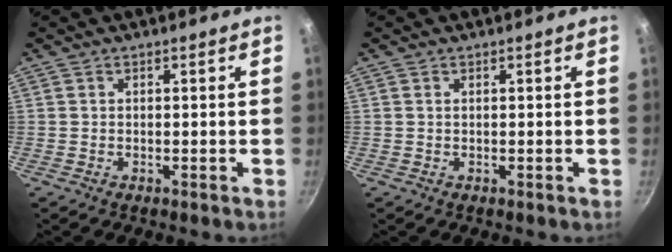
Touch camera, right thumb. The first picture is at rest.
{"total": 0.0}